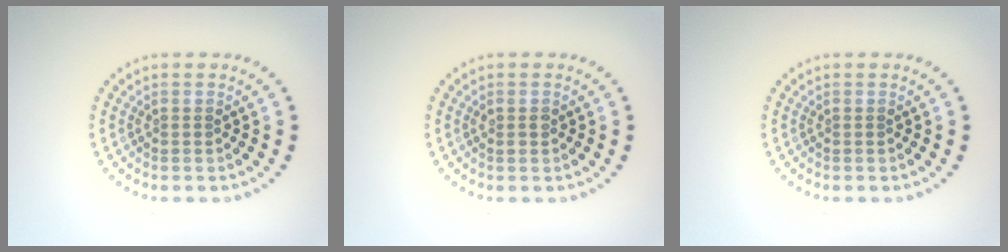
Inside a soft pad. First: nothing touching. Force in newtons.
{"total": 0.9, "press": 0.8, "slide": 0.3}
{"total": 0.0}